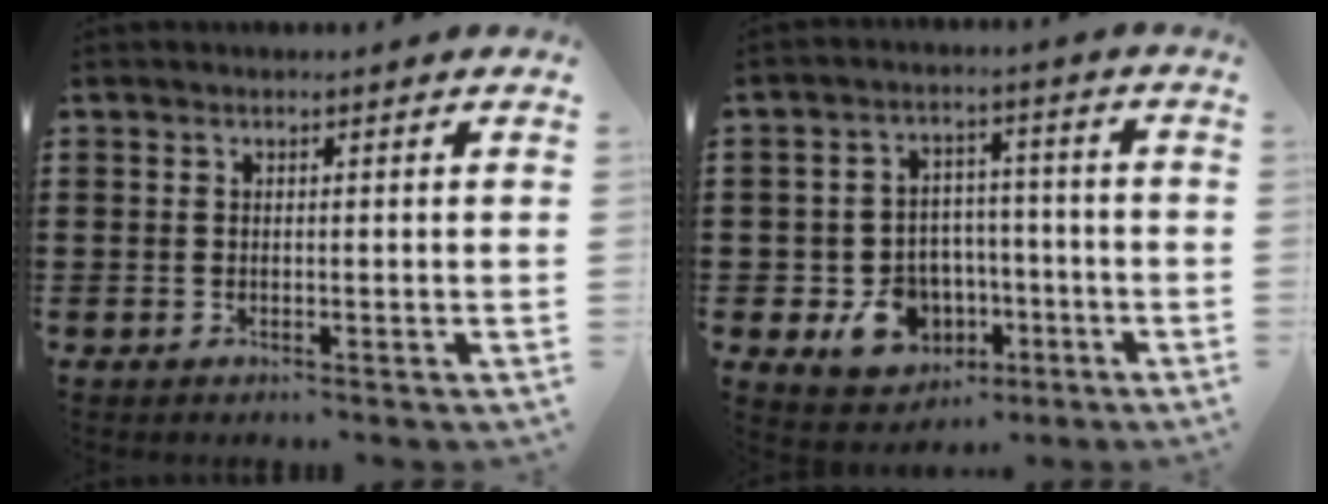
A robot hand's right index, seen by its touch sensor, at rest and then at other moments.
{"total": 8.7, "force": [-2.8, 7.3, 3.8], "torque": [-0.077, 0.015, -0.040]}